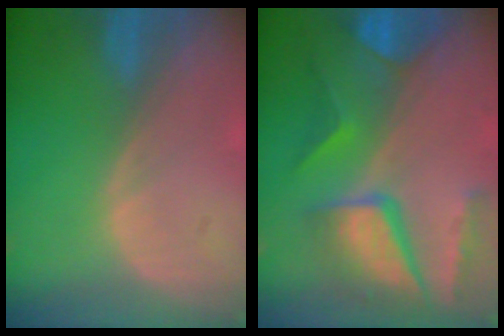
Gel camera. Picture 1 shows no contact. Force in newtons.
{"total": 11.2, "press": 9.3, "slide": 6.3}